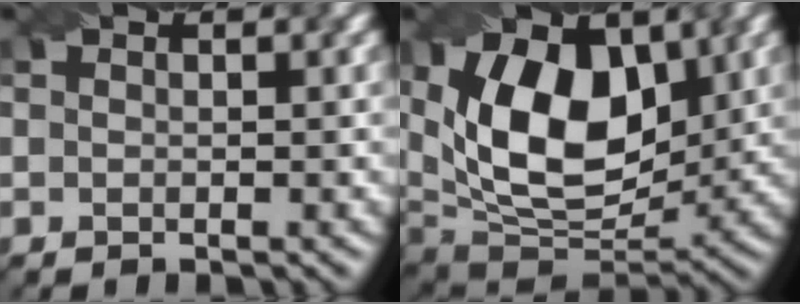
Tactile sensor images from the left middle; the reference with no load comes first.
{"total": 12.5, "force": [2.9, 7.6, 9.5], "torque": [-0.167, -0.007, 0.045]}